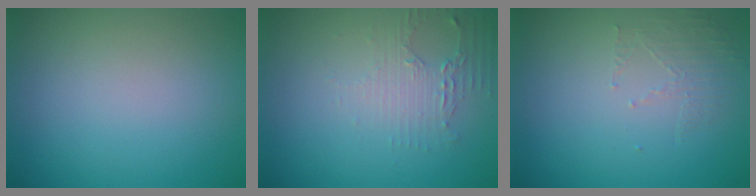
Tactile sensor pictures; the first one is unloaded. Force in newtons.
{"total": 2.1, "press": 2.0, "slide": 0.4}
{"total": 1.5, "press": 0.5, "slide": 1.4}